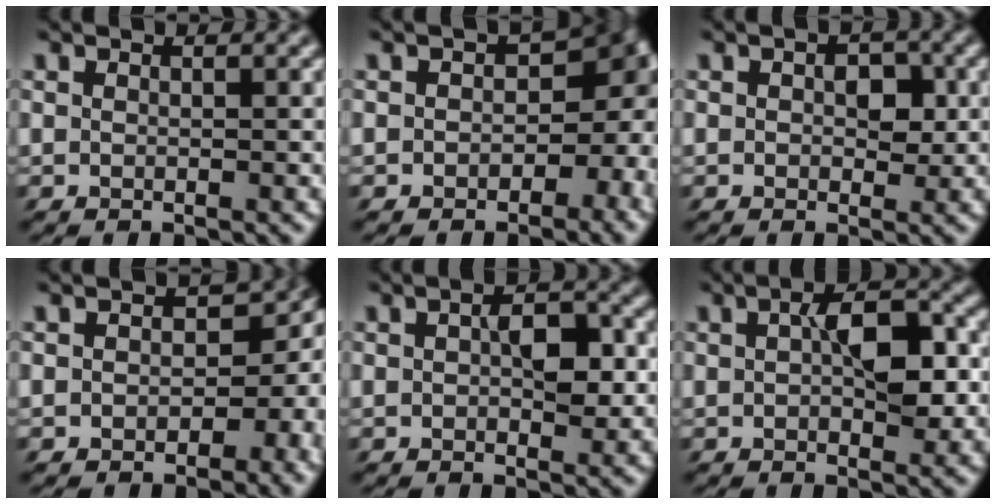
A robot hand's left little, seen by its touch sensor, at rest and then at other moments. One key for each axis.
{"total": 13.8, "fx": -2.4, "fy": 10.4, "fz": 8.7, "tx": -0.103, "ty": -0.024, "tz": -0.064}
{"total": 3.8, "fx": 0.1, "fy": 2.6, "fz": 2.7, "tx": -0.046, "ty": 0.001, "tz": 0.001}
{"total": 9.2, "fx": -1.7, "fy": 6.7, "fz": 6.1, "tx": -0.074, "ty": -0.022, "tz": -0.035}
{"total": 4.5, "fx": 0.0, "fy": 2.6, "fz": 3.7, "tx": -0.061, "ty": 0.004, "tz": -0.002}
{"total": 6.0, "fx": 0.2, "fy": 3.2, "fz": 5.0, "tx": -0.081, "ty": 0.009, "tz": -0.004}